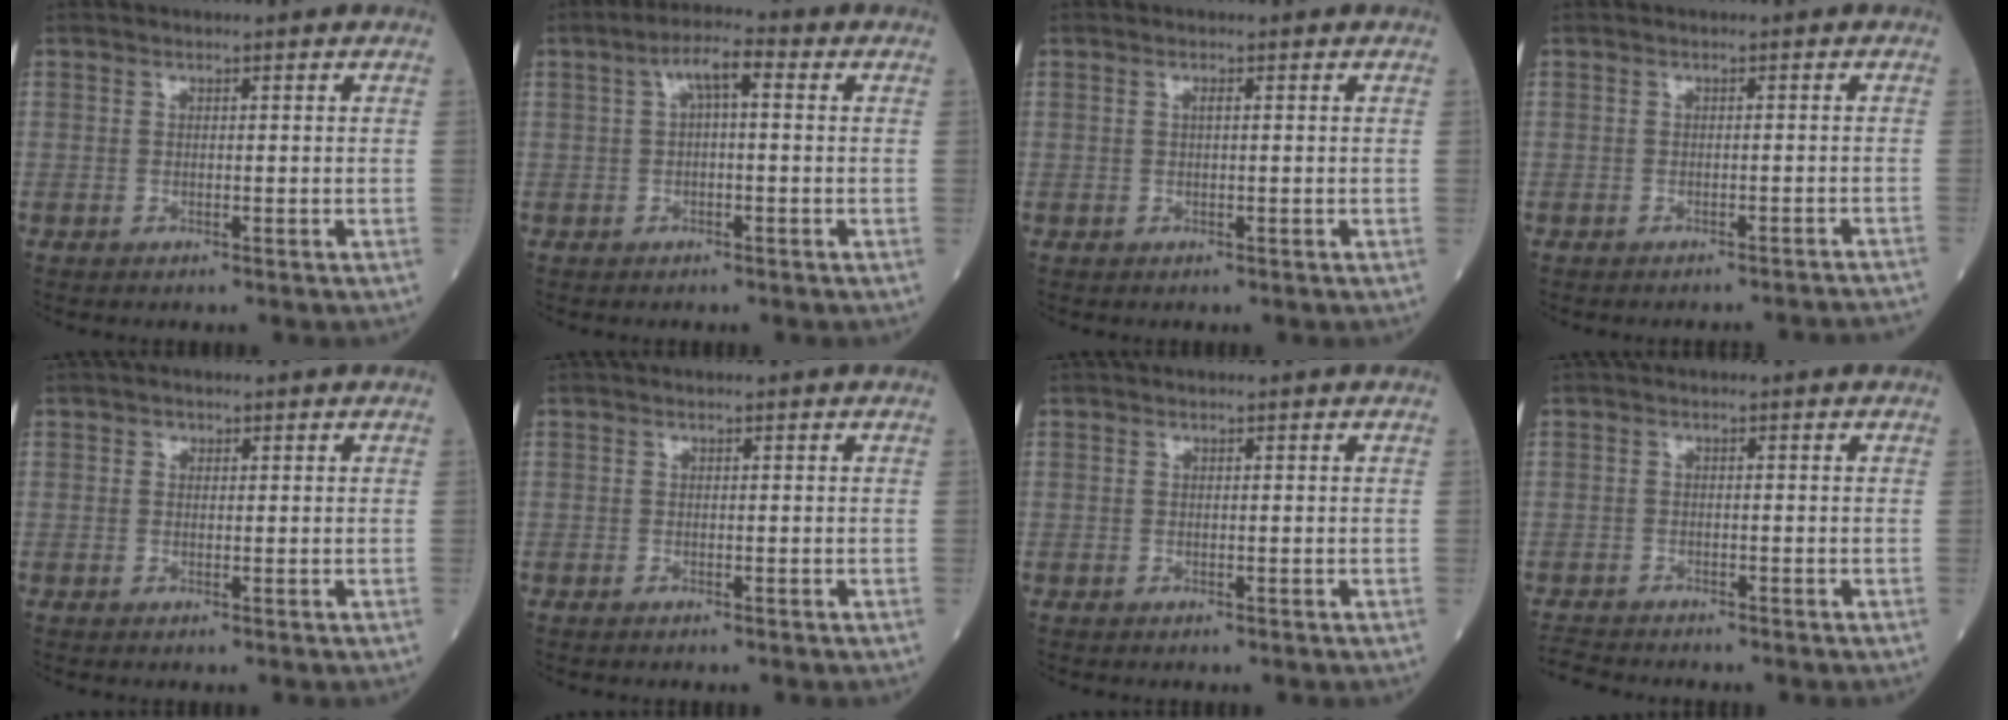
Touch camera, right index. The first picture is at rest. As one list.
[{"total": 4.6, "force": [1.0, 1.2, 4.3], "torque": [-0.079, 0.022, 0.016]}, {"total": 0.6, "force": [0.1, 0.0, 0.6], "torque": [-0.013, 0.001, 0.002]}, {"total": 8.0, "force": [-7.8, -0.6, 1.5], "torque": [-0.007, -0.008, -0.079]}, {"total": 0.7, "force": [0.3, 0.6, 0.2], "torque": [-0.001, 0.000, 0.002]}, {"total": 0.0}, {"total": 0.0}, {"total": 2.6, "force": [-2.6, 0.0, -0.2], "torque": [-0.001, -0.017, -0.049]}]